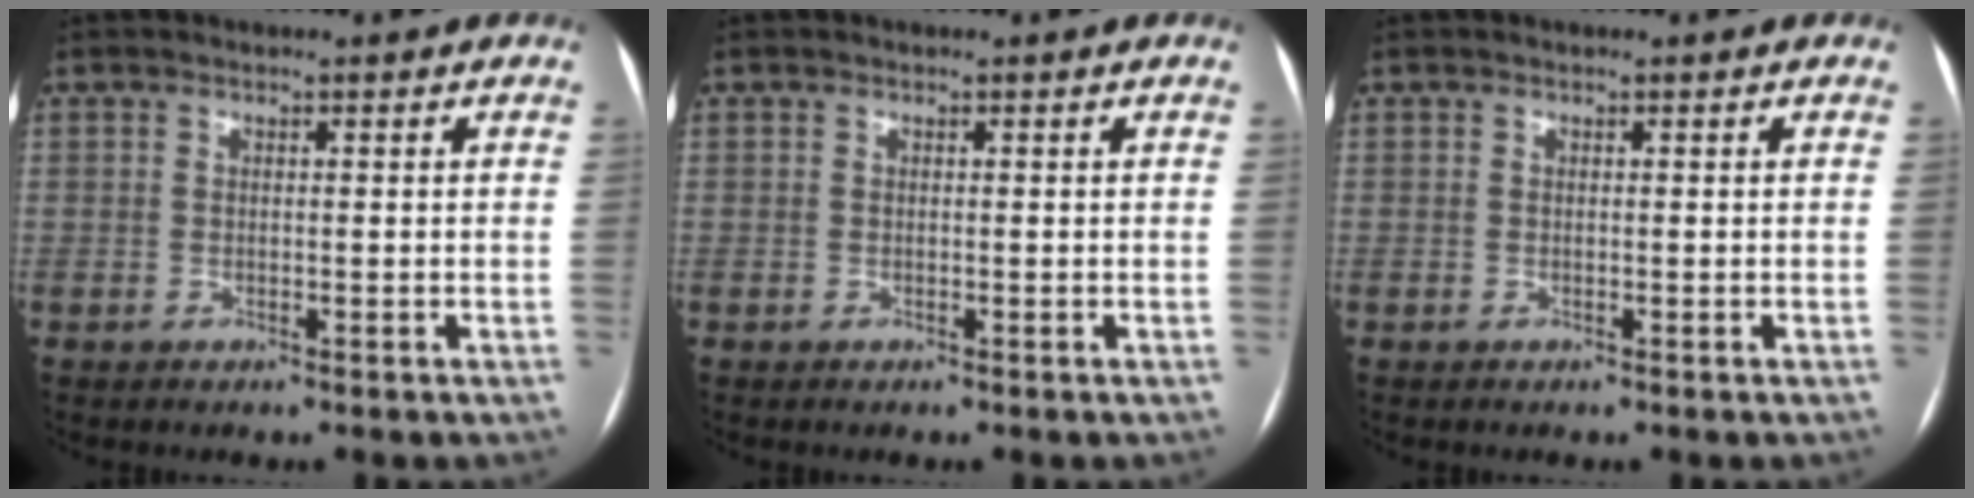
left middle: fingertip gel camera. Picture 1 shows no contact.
{"total": 0.0}
{"total": 0.0}